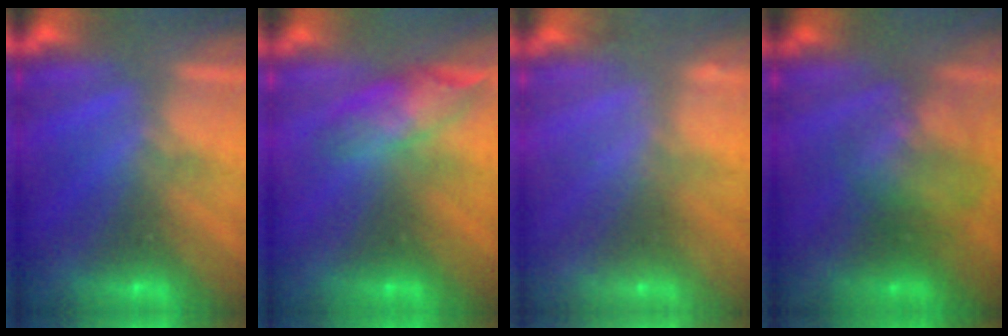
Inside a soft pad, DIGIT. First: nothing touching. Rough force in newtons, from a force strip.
{"total": 4.7}
{"total": 2.3}
{"total": 2.3}